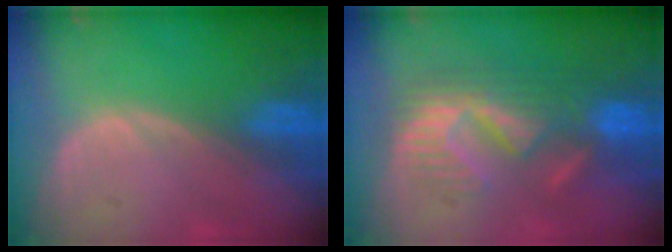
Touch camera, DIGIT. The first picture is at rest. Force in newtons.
{"total": 8.7, "press": 8.6, "slide": 1.5}